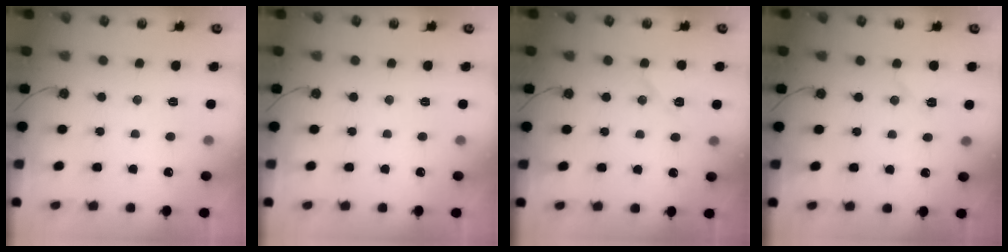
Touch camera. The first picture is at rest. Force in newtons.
{"total": 0.0}
{"total": 7.7, "press": 7.7, "slide": 0.5}
{"total": 7.5, "press": 4.2, "slide": 6.2}